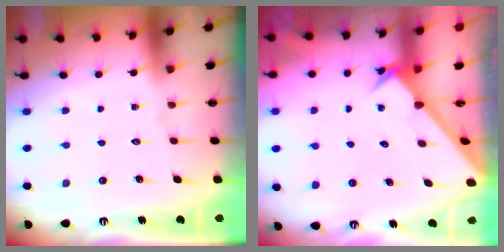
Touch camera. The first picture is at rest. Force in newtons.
{"total": 2.4, "press": 2.4, "slide": 0.2}